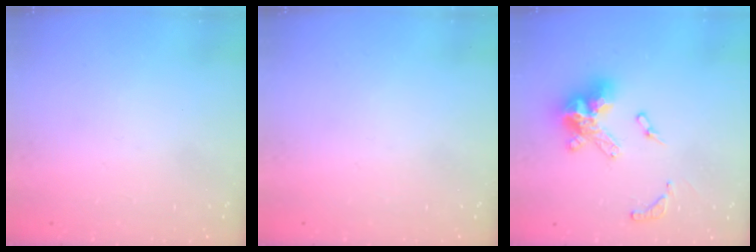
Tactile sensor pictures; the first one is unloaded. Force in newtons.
{"total": 0.0}
{"total": 14.0, "press": 13.9, "slide": 1.7}